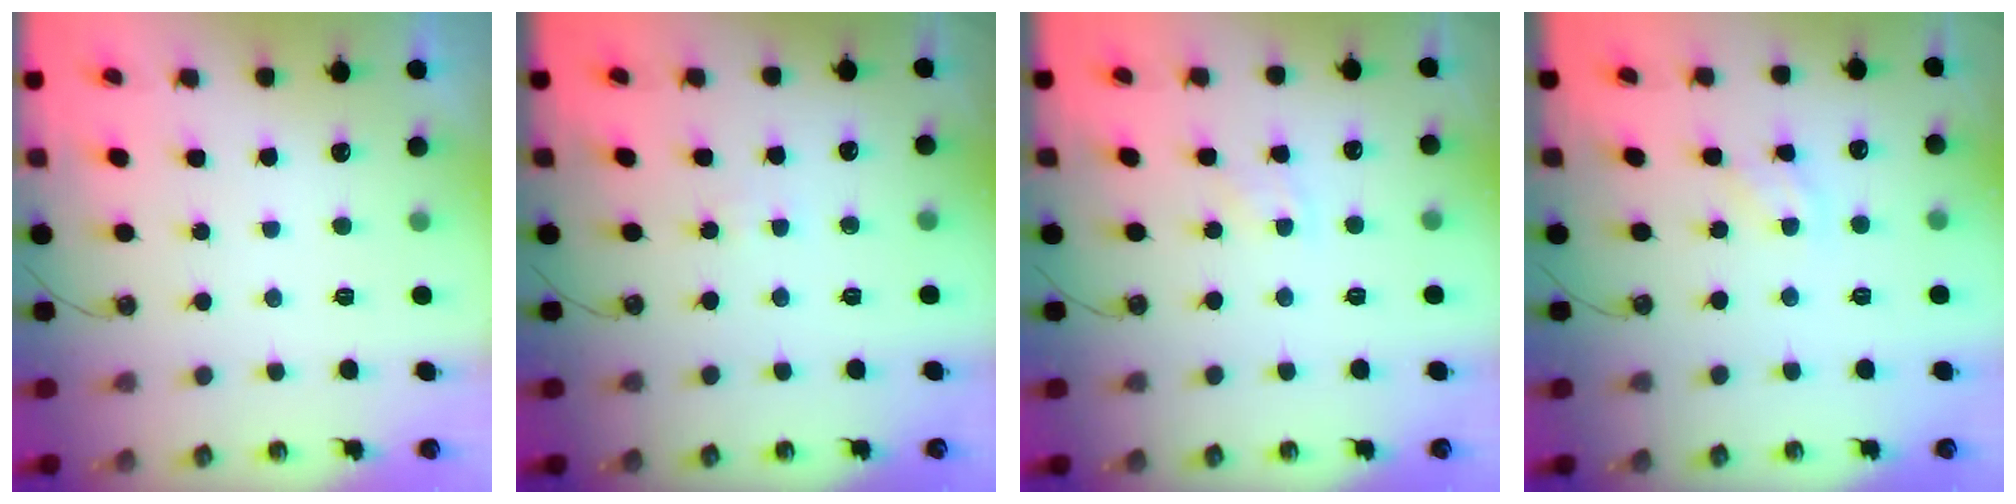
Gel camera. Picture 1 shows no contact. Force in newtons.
{"total": 2.8, "press": 2.8, "slide": 0.3}
{"total": 3.9, "press": 3.8, "slide": 0.5}
{"total": 3.4, "press": 3.4, "slide": 0.3}